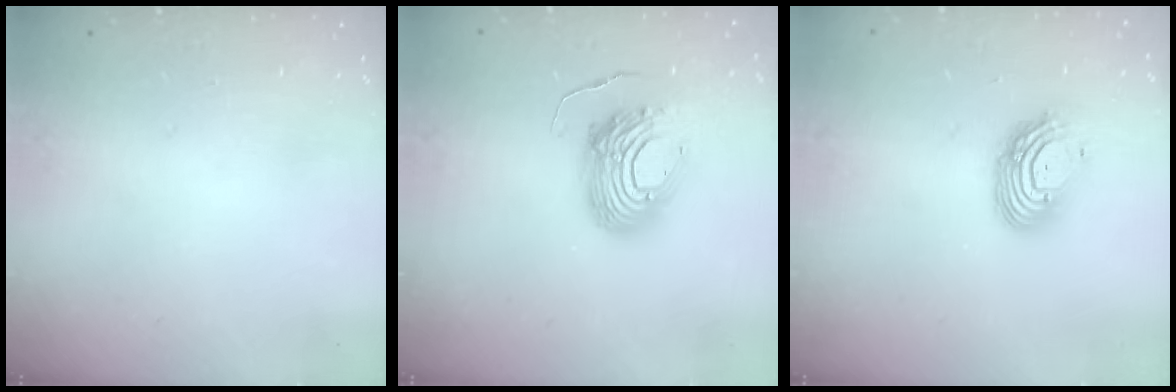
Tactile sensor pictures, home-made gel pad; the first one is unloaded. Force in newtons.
{"total": 13.4, "press": 13.4, "slide": 1.3}
{"total": 10.8, "press": 10.8, "slide": 1.0}